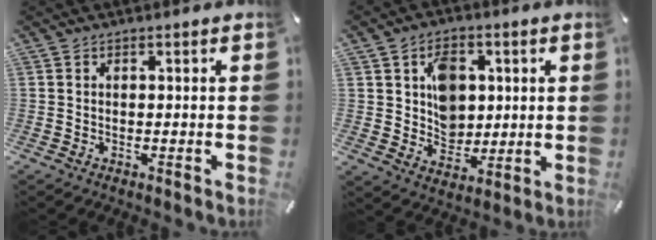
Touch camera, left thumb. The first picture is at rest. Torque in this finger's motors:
{"motor_torque": [1.24, 1.83, 0.67, -0.83, 0.11]}